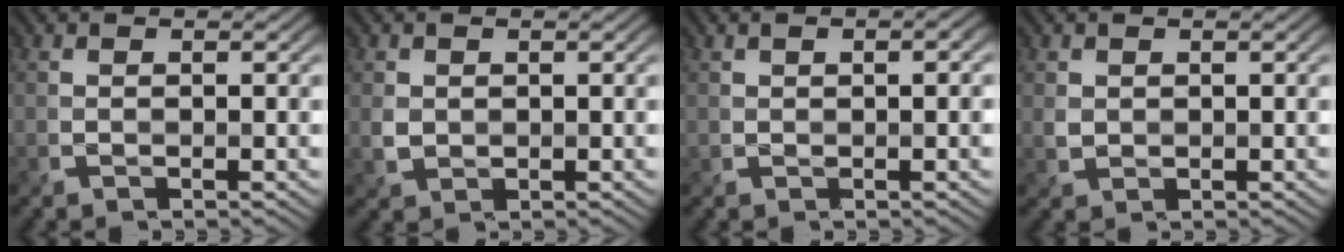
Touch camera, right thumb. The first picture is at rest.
{"total": 1.4, "force": [0.4, 1.2, 0.5], "torque": [-0.012, -0.005, 0.007]}
{"total": 2.4, "force": [0.5, 1.0, 2.1], "torque": [-0.036, 0.005, 0.012]}
{"total": 1.0, "force": [0.5, 0.8, 0.3], "torque": [-0.008, -0.003, 0.013]}